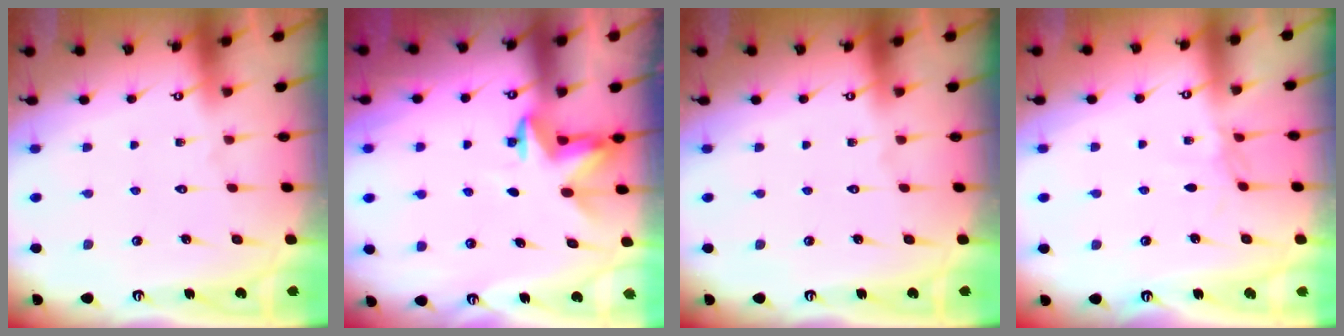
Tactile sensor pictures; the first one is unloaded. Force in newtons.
{"total": 5.3, "press": 5.3, "slide": 0.4}
{"total": 0.0}
{"total": 2.8, "press": 2.7, "slide": 0.4}